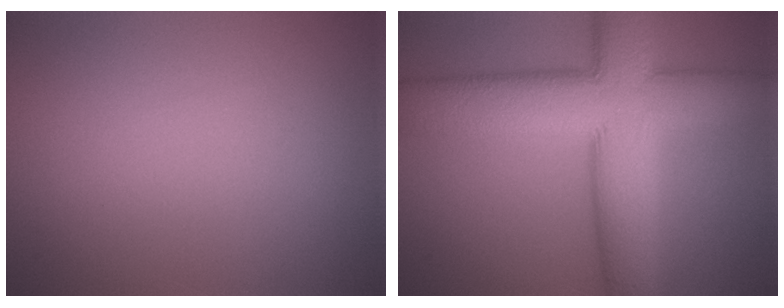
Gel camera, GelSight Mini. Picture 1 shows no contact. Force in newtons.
{"total": 11.8, "press": 11.8, "slide": 0.7}